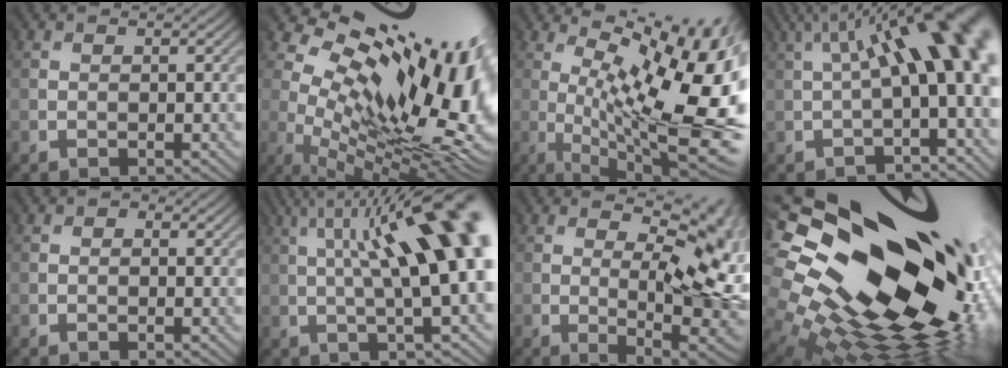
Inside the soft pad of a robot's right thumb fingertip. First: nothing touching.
{"total": 18.8, "force": [4.0, 9.5, 15.7], "torque": [-0.236, 0.006, 0.094]}
{"total": 19.4, "force": [1.5, 6.7, 18.1], "torque": [-0.236, 0.004, 0.043]}
{"total": 11.5, "force": [1.2, 3.5, 10.9], "torque": [-0.142, 0.012, 0.028]}
{"total": 0.8, "force": [0.0, 0.6, 0.4], "torque": [-0.009, -0.003, 0.001]}
{"total": 16.8, "force": [2.1, 5.0, 15.9], "torque": [-0.212, 0.038, 0.044]}
{"total": 14.3, "force": [1.3, 6.4, 12.8], "torque": [-0.160, 0.030, 0.036]}
{"total": 19.9, "force": [2.3, 12.0, 15.7], "torque": [-0.290, 0.007, 0.053]}